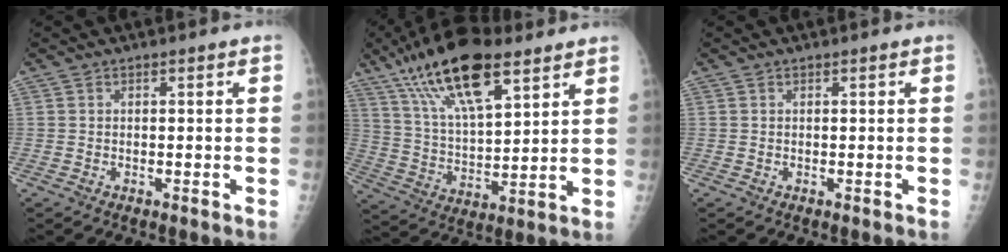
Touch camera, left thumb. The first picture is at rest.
{"total": 19.5, "force": [11.8, 7.1, 13.8], "torque": [-0.230, -0.033, 0.217]}
{"total": 0.0}